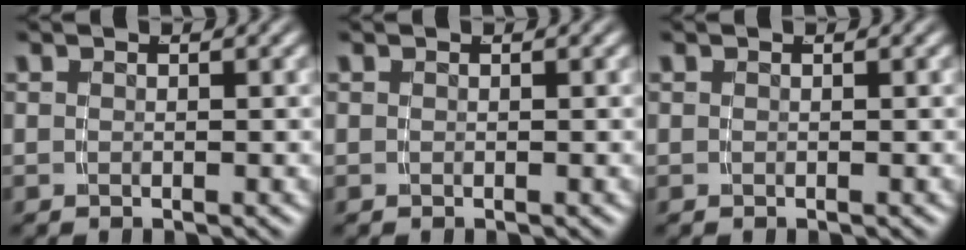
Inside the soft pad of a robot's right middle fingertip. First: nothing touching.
{"total": 0.0}
{"total": 0.0}